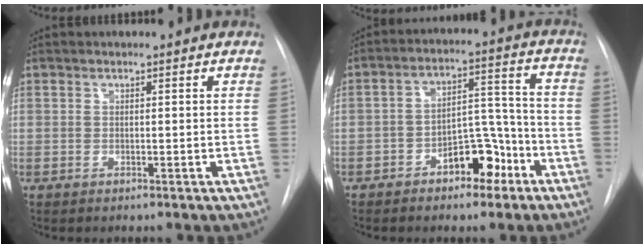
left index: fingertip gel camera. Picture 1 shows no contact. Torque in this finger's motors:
{"motor_torque": [0.51, 0.53, 0.12, 0.07]}